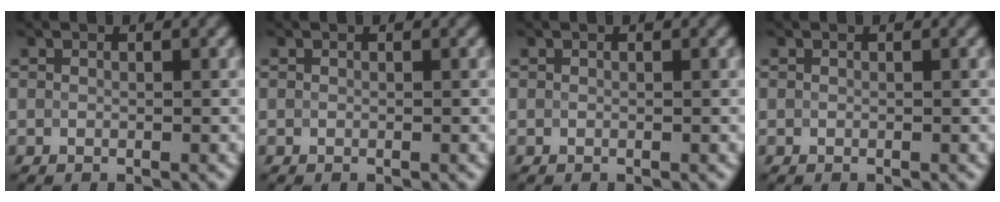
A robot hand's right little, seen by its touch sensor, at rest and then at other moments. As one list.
[{"total": 0.0}, {"total": 0.0}, {"total": 0.0}]